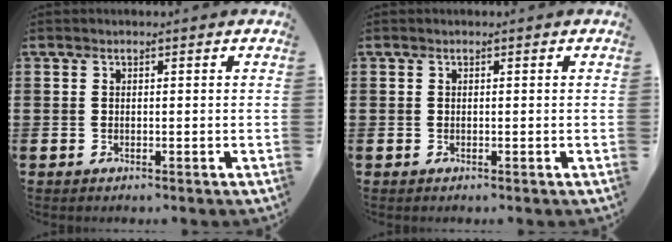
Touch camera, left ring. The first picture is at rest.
{"total": 0.0}